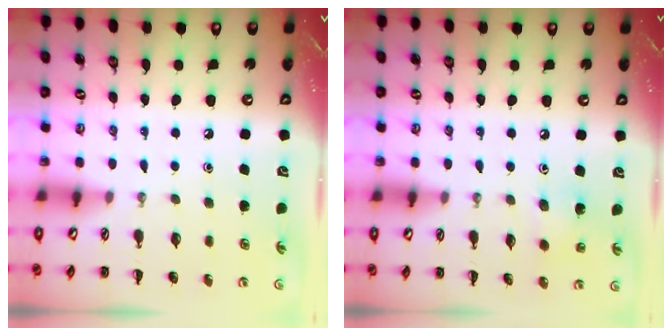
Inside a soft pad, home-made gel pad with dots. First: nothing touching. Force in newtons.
{"total": 5.5, "press": 5.3, "slide": 1.6}